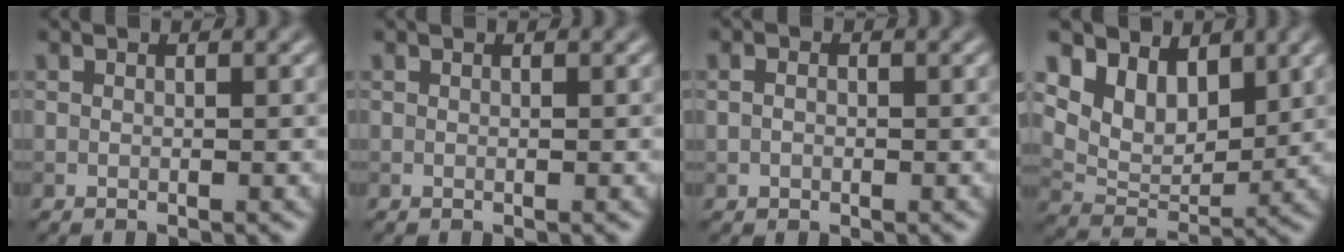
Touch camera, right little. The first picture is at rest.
{"total": 0.0}
{"total": 1.1, "force": [0.0, 0.9, 0.7], "torque": [-0.011, 0.001, -0.004]}
{"total": 5.4, "force": [3.9, 3.1, 2.2], "torque": [-0.054, -0.013, 0.071]}